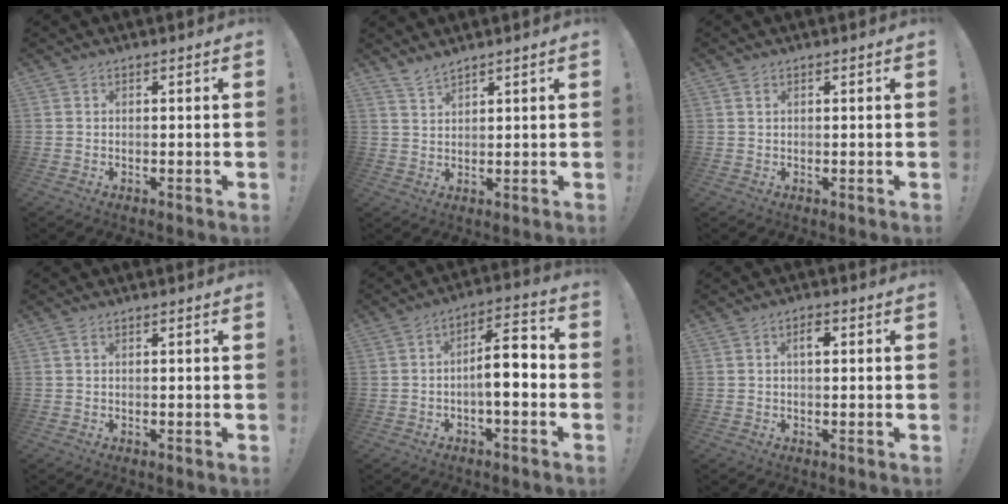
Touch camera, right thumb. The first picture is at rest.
{"total": 3.4, "force": [3.1, 0.5, 1.3], "torque": [-0.025, -0.021, 0.057]}
{"total": 0.7, "force": [0.4, 0.3, 0.4], "torque": [-0.002, -0.003, 0.007]}
{"total": 0.7, "force": [0.2, 0.2, 0.7], "torque": [-0.017, 0.003, 0.003]}
{"total": 9.8, "force": [-1.8, 3.4, 9.0], "torque": [-0.135, 0.011, -0.033]}
{"total": 2.8, "force": [0.8, 1.3, 2.4], "torque": [-0.027, 0.000, 0.005]}